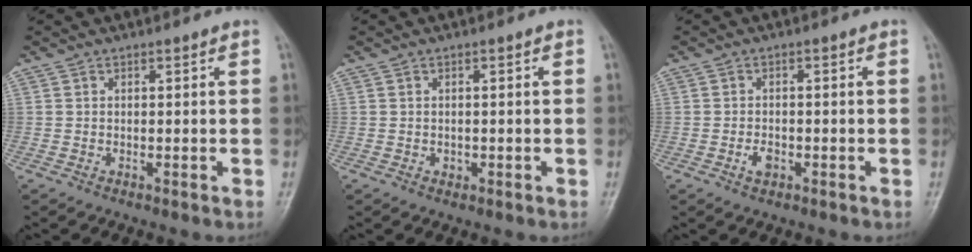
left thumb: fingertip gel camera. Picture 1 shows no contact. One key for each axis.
{"total": 0.9, "fx": -0.2, "fy": 0.8, "fz": 0.5, "tx": -0.002, "ty": 0.001, "tz": -0.003}
{"total": 2.3, "fx": -1.0, "fy": 1.4, "fz": 1.5, "tx": -0.024, "ty": 0.005, "tz": -0.018}